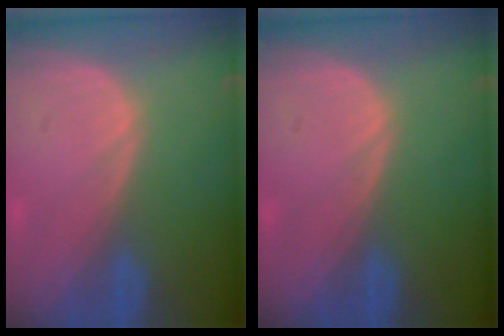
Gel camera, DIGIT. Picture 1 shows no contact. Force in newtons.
{"total": 0.0}